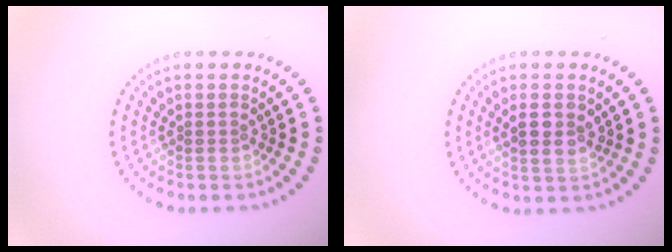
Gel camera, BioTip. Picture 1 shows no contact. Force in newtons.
{"total": 2.2, "press": 2.1, "slide": 0.5}